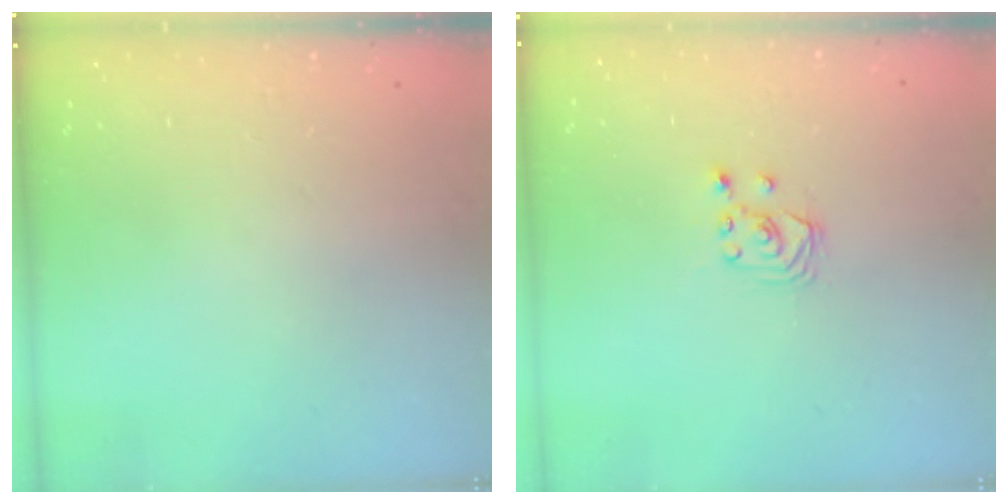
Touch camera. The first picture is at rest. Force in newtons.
{"total": 2.9, "press": 2.8, "slide": 0.3}